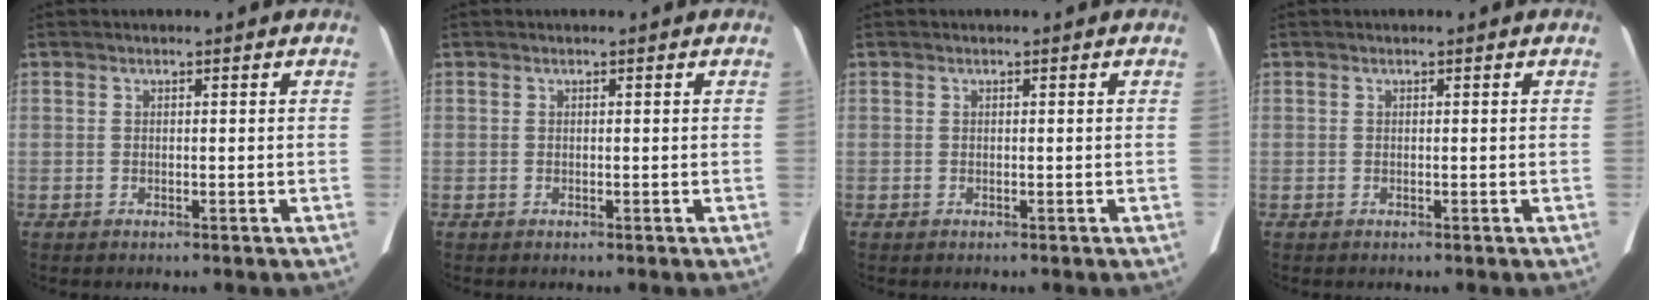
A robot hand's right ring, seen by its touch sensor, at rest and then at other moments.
{"total": 0.0}
{"total": 0.0}
{"total": 0.0}